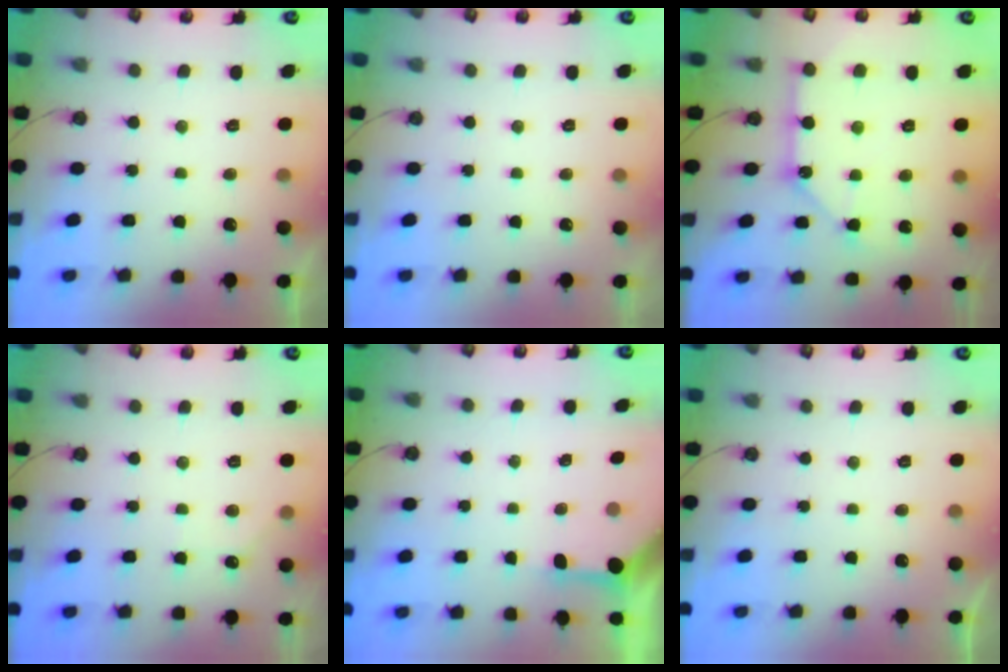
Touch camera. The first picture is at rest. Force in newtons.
{"total": 0.0}
{"total": 10.5, "press": 10.5, "slide": 1.2}
{"total": 3.3, "press": 3.3, "slide": 0.5}
{"total": 3.3, "press": 3.2, "slide": 0.5}
{"total": 0.0}